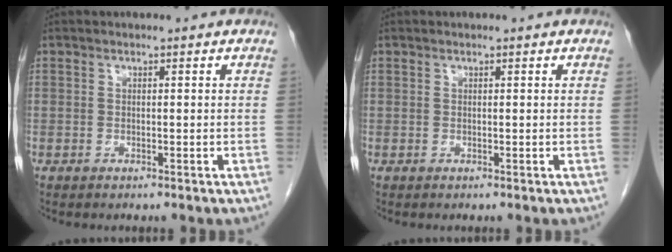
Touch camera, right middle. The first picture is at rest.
{"total": 0.0}